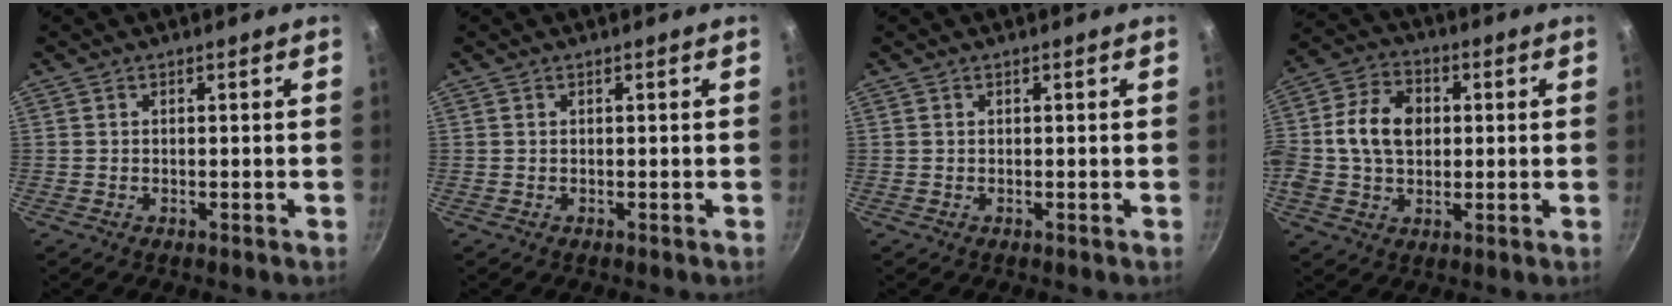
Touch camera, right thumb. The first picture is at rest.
{"total": 0.0}
{"total": 0.0}
{"total": 12.8, "force": [1.1, 9.3, 8.7], "torque": [-0.145, 0.016, 0.002]}